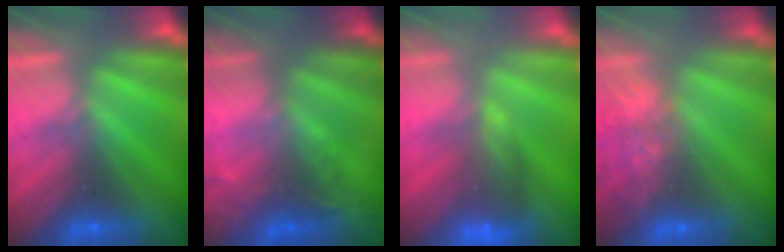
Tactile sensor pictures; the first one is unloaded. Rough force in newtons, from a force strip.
{"total": 2.2}
{"total": 8.0}
{"total": 7.9}